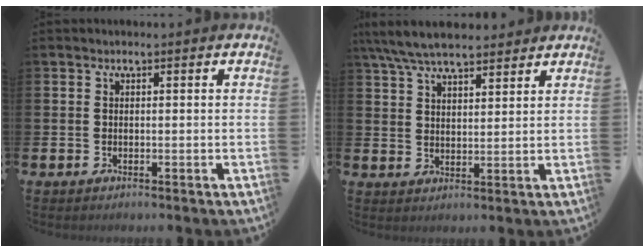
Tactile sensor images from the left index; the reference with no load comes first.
{"total": 7.0, "force": [6.5, 1.5, 2.3], "torque": [-0.071, -0.017, 0.121]}